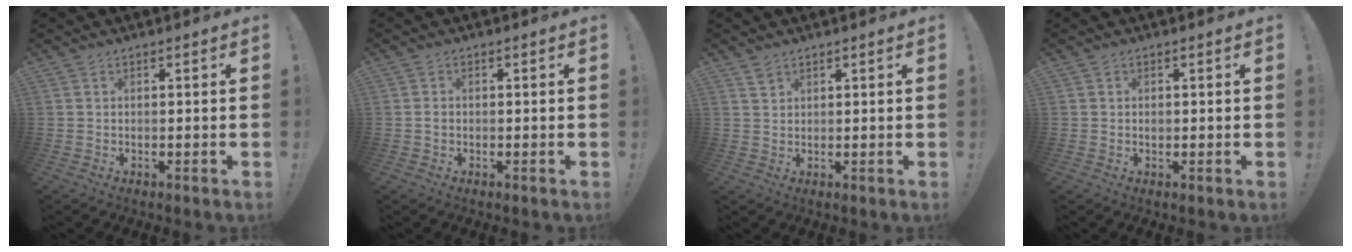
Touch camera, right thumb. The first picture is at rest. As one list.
[{"total": 0.8, "force": [-0.2, 0.6, 0.5], "torque": [-0.010, 0.002, -0.005]}, {"total": 2.1, "force": [1.6, 1.2, 0.5], "torque": [-0.001, -0.010, 0.029]}, {"total": 0.6, "force": [-0.2, 0.4, 0.3], "torque": [-0.001, 0.000, -0.004]}]